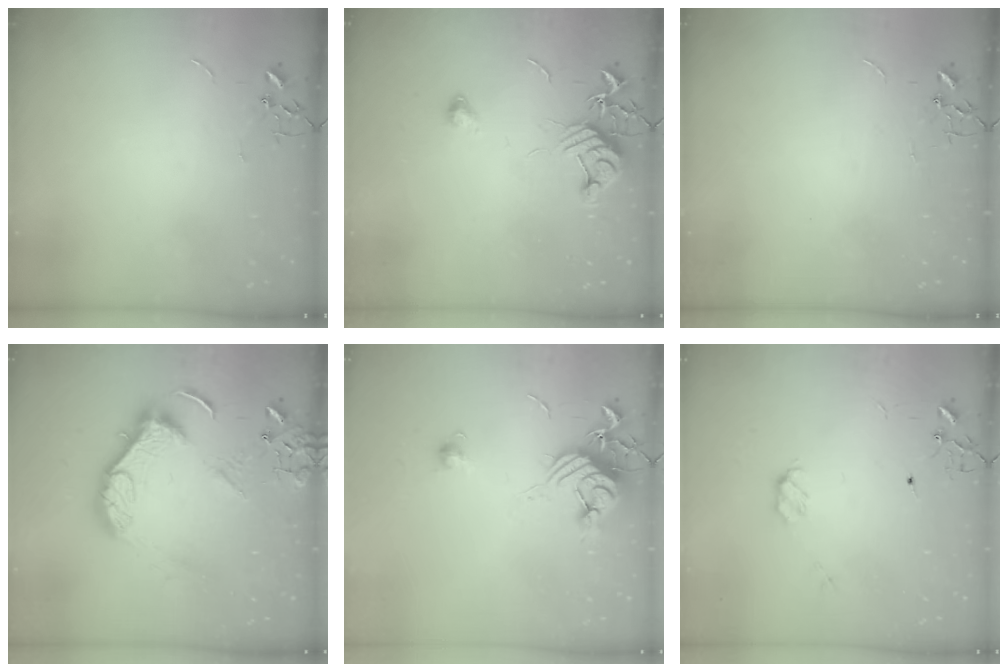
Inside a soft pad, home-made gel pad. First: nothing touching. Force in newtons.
{"total": 10.8, "press": 10.8, "slide": 0.7}
{"total": 0.0}
{"total": 14.2, "press": 14.1, "slide": 1.4}
{"total": 11.7, "press": 11.6, "slide": 0.9}
{"total": 3.9, "press": 3.8, "slide": 0.8}